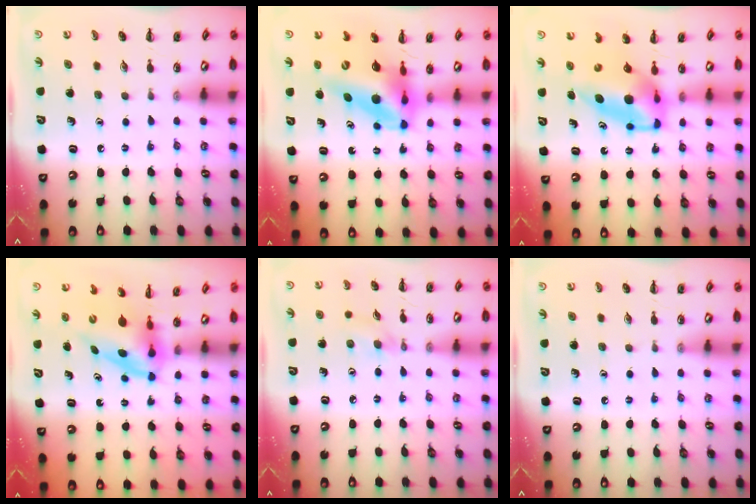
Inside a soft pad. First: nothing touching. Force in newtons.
{"total": 11.4, "press": 10.9, "slide": 3.6}
{"total": 7.1, "press": 6.9, "slide": 1.8}
{"total": 3.7, "press": 3.7, "slide": 0.6}
{"total": 3.2, "press": 2.9, "slide": 1.3}
{"total": 0.0}